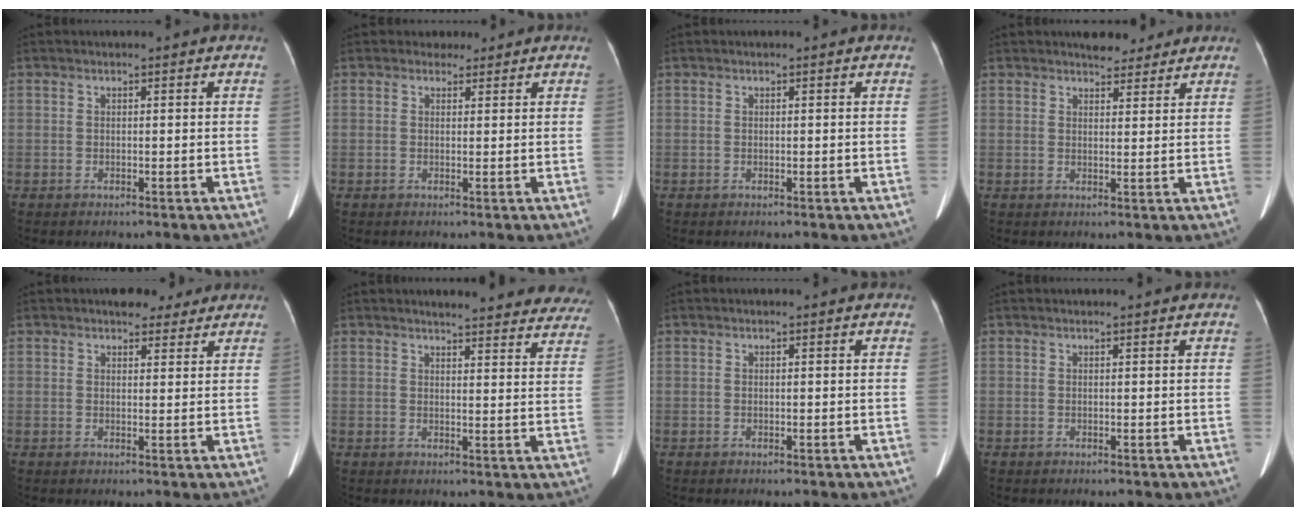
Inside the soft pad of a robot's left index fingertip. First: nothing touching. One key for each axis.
{"total": 1.5, "fx": 1.1, "fy": 0.9, "fz": -0.2, "tx": 0.006, "ty": 0.004, "tz": 0.011}
{"total": 0.0}
{"total": 4.2, "fx": 3.7, "fy": 1.6, "fz": 1.2, "tx": -0.013, "ty": 0.006, "tz": 0.054}
{"total": 4.4, "fx": 3.6, "fy": 2.1, "fz": 1.5, "tx": -0.014, "ty": 0.010, "tz": 0.052}
{"total": 19.4, "fx": 18.1, "fy": 3.6, "fz": 6.0, "tx": -0.056, "ty": -0.047, "tz": 0.193}
{"total": 0.0}
{"total": 1.2, "fx": 1.1, "fy": 0.2, "fz": 0.4, "tx": -0.010, "ty": 0.020, "tz": 0.010}